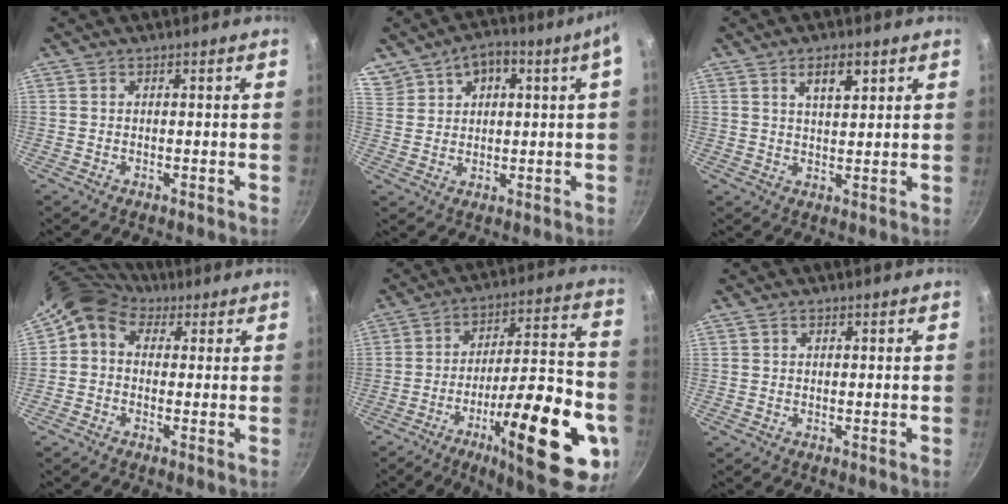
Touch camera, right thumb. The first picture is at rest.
{"total": 10.6, "force": [5.5, 4.8, 7.7], "torque": [-0.110, 0.023, 0.113]}
{"total": 5.1, "force": [2.6, 2.1, 3.8], "torque": [-0.056, -0.012, 0.044]}
{"total": 7.6, "force": [2.5, 6.0, 4.0], "torque": [-0.068, 0.016, 0.019]}
{"total": 26.4, "force": [-9.7, 7.8, 23.3], "torque": [-0.301, 0.035, -0.140]}
{"total": 0.6, "force": [0.4, 0.4, 0.4], "torque": [-0.004, 0.001, 0.007]}